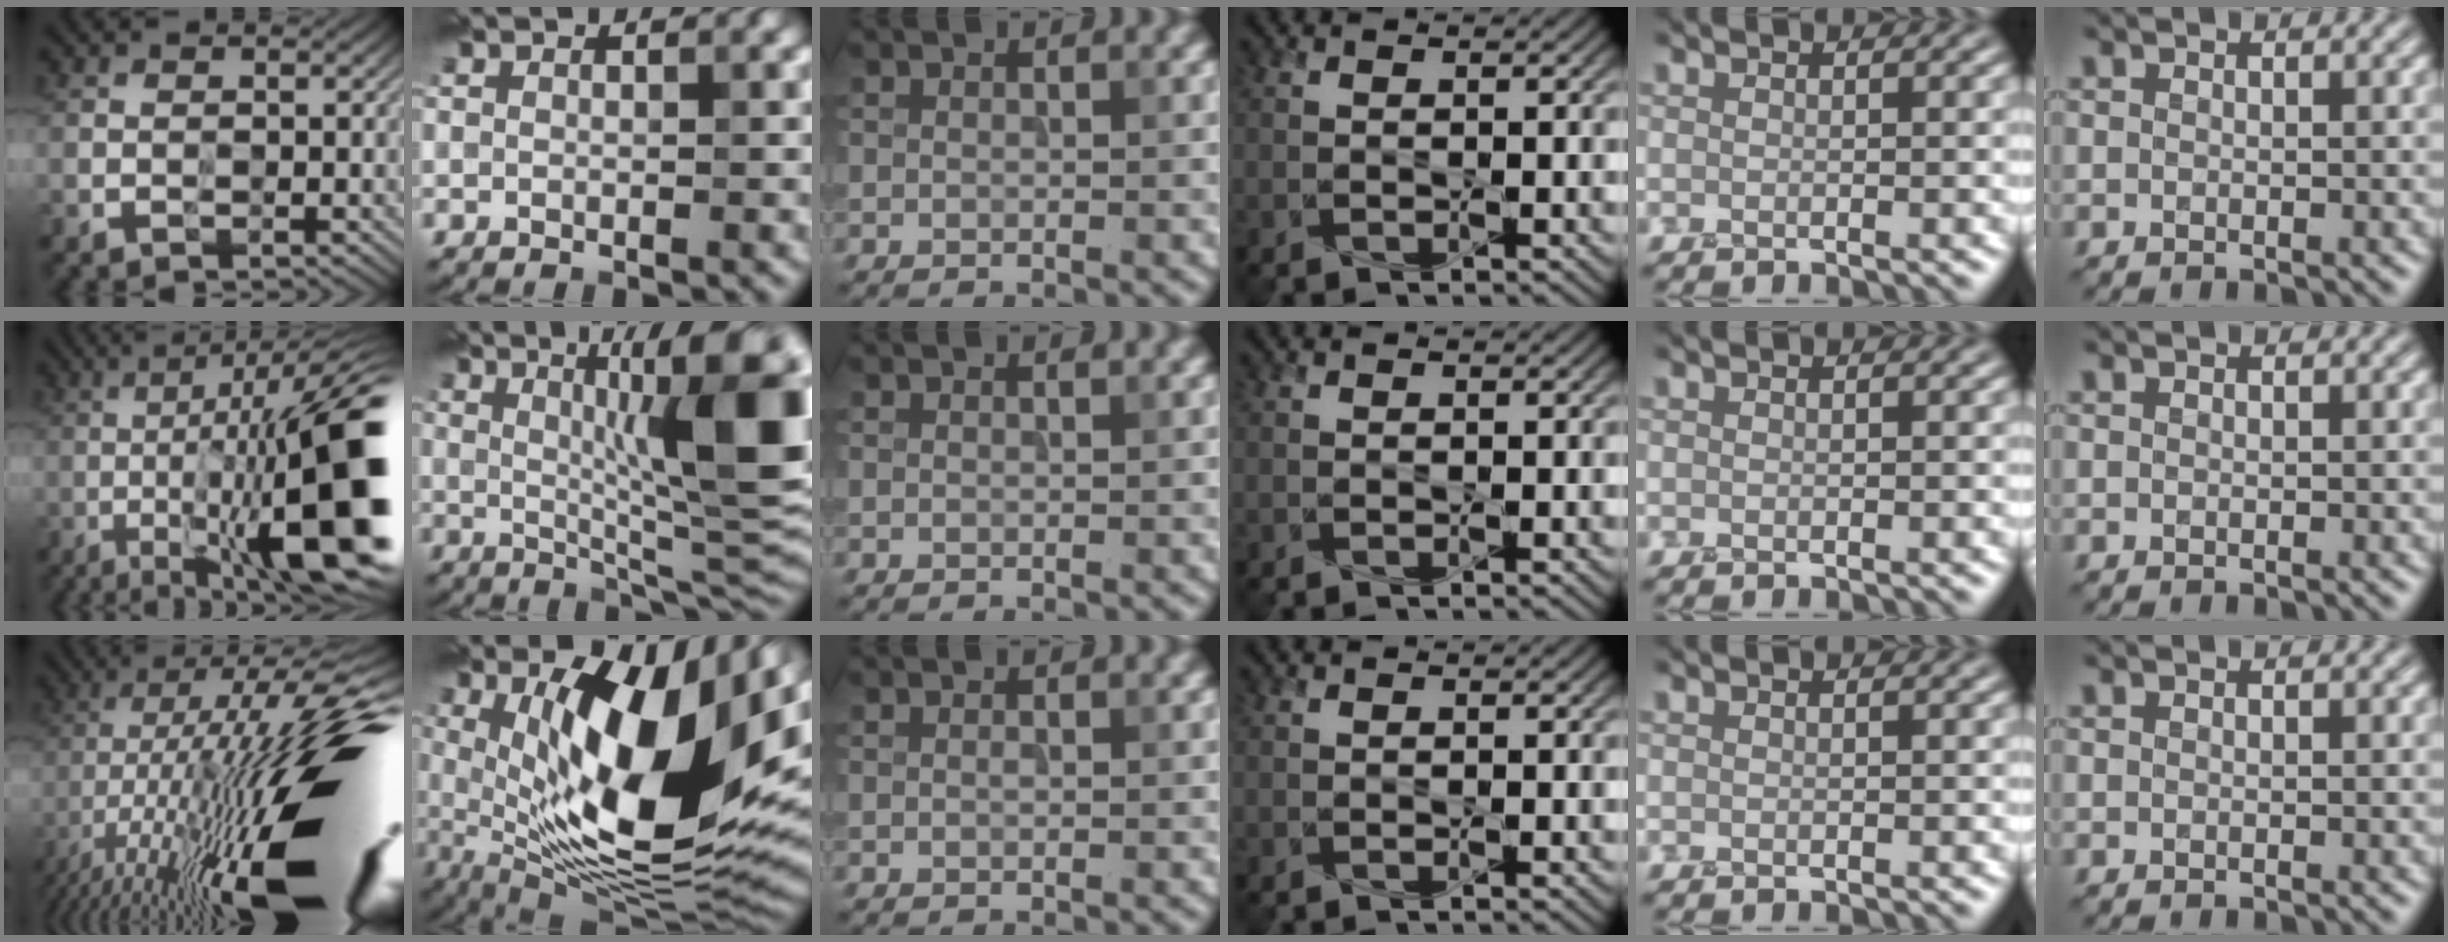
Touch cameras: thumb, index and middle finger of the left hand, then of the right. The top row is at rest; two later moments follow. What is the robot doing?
{"motion": "press", "object": "grip strengthener"}